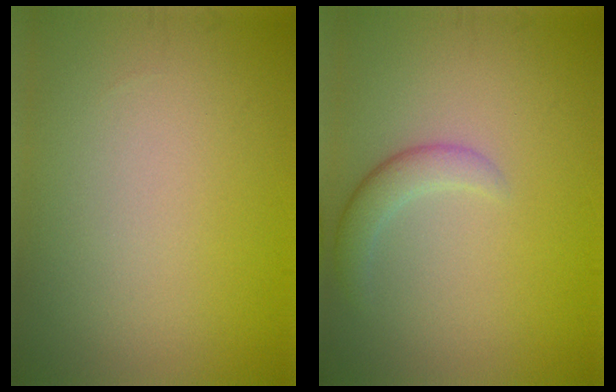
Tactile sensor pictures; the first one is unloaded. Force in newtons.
{"total": 2.2, "press": 2.2, "slide": 0.2}